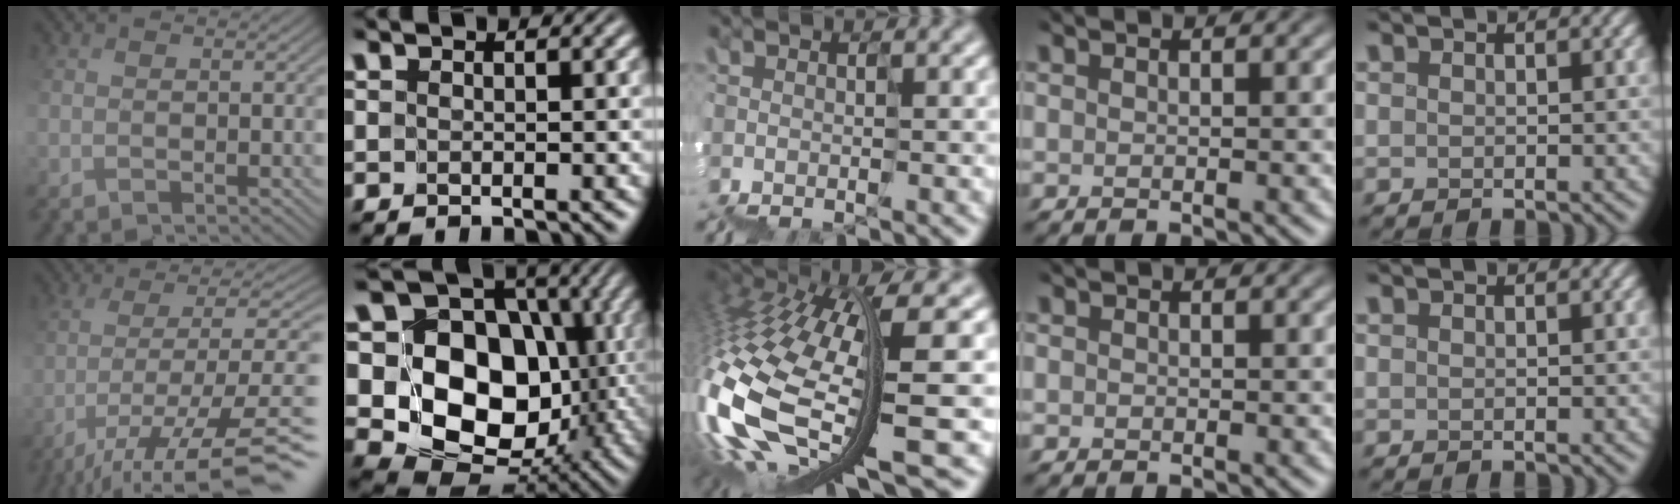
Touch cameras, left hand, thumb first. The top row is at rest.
{"thumb": {"total": 12.0, "force": [-6.7, 3.9, 9.2], "torque": [-0.177, 0.000, -0.095]}, "index": {"total": 14.2, "force": [0.2, 11.1, 8.8], "torque": [-0.136, -0.002, -0.007]}, "middle": {"total": 12.7, "force": [-0.8, 3.4, 12.2], "torque": [-0.274, -0.029, 0.015]}, "ring": {"total": 0.6, "force": [-0.4, 0.0, -0.4], "torque": [-0.001, -0.001, 0.000]}}